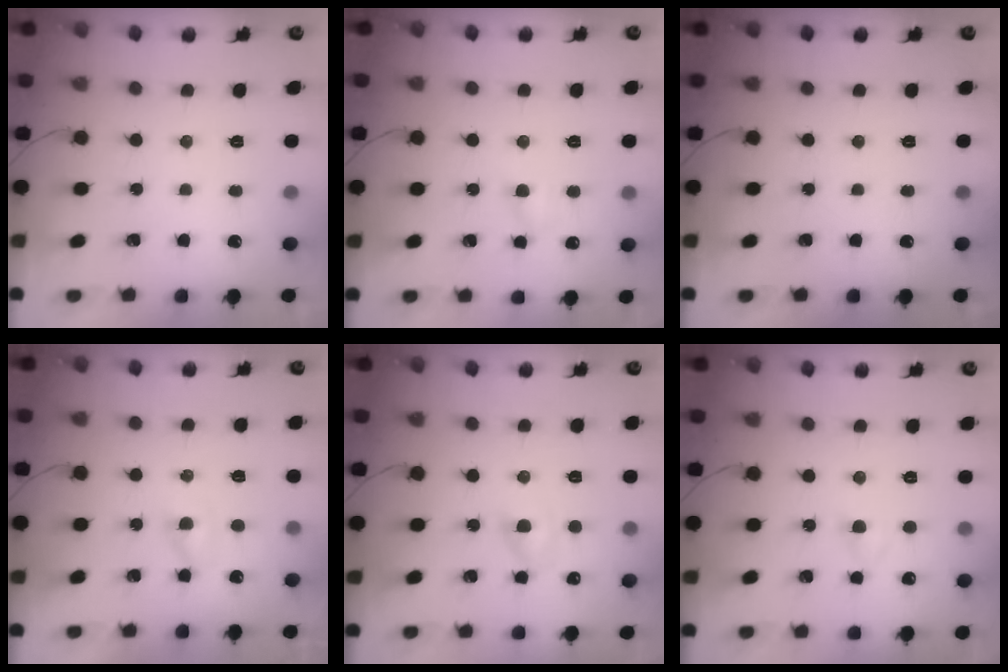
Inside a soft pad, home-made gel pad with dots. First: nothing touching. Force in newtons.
{"total": 4.7, "press": 4.5, "slide": 1.2}
{"total": 0.0}
{"total": 1.7, "press": 1.5, "slide": 0.8}
{"total": 2.7, "press": 2.5, "slide": 1.1}
{"total": 2.7, "press": 2.4, "slide": 1.2}